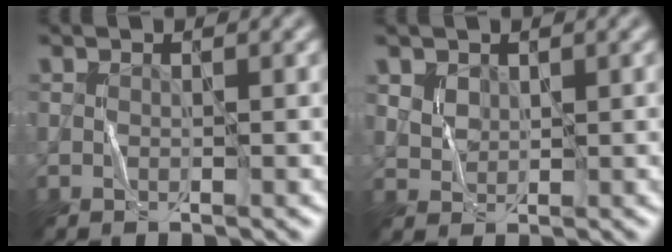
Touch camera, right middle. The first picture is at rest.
{"total": 2.1, "force": [1.2, 1.6, 0.8], "torque": [-0.024, -0.011, 0.041]}